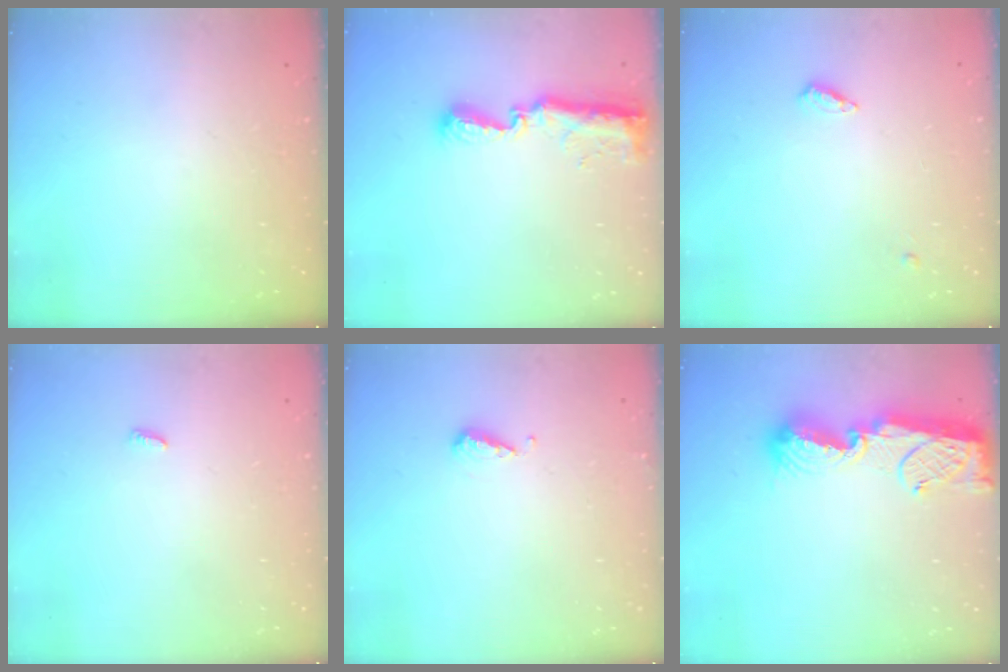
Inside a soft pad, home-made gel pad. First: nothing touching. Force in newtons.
{"total": 8.6, "press": 8.6, "slide": 0.5}
{"total": 4.2, "press": 4.2, "slide": 0.5}
{"total": 2.4, "press": 2.4, "slide": 0.2}
{"total": 3.8, "press": 3.7, "slide": 0.3}
{"total": 15.7, "press": 15.6, "slide": 1.3}